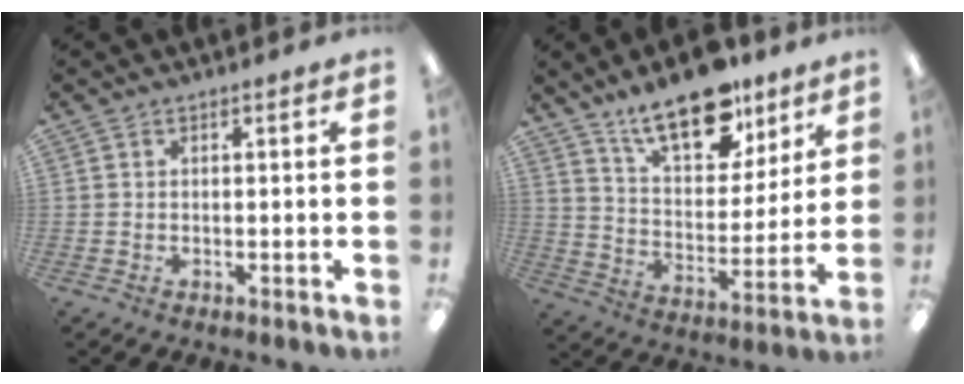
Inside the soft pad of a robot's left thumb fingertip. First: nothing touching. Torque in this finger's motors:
{"motor_torque": [0.19, 0.20, 1.49, -1.28, 0.06]}